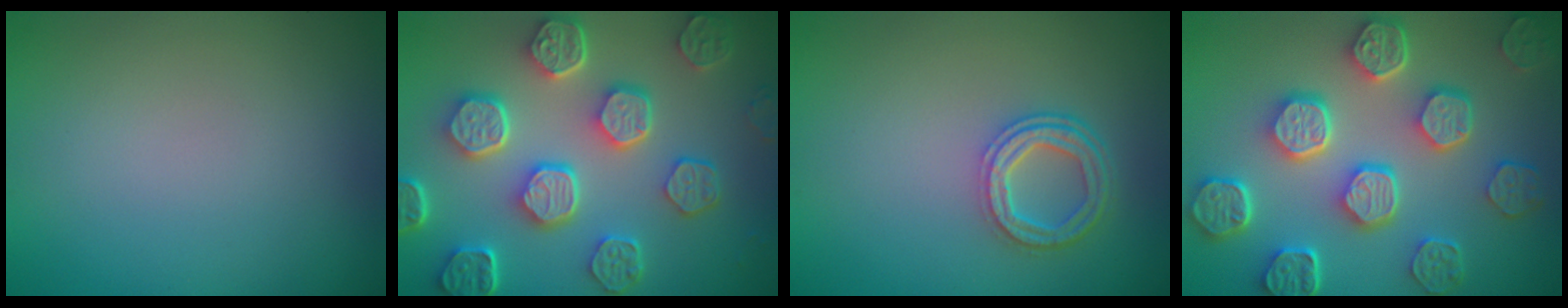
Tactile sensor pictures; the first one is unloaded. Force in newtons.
{"total": 7.9, "press": 6.0, "slide": 5.2}
{"total": 3.7, "press": 2.8, "slide": 2.4}
{"total": 8.1, "press": 6.3, "slide": 5.1}